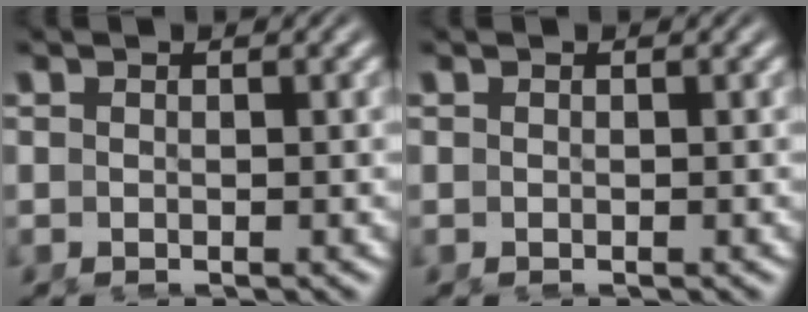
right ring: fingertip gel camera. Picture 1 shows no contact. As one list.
[{"total": 0.0}]